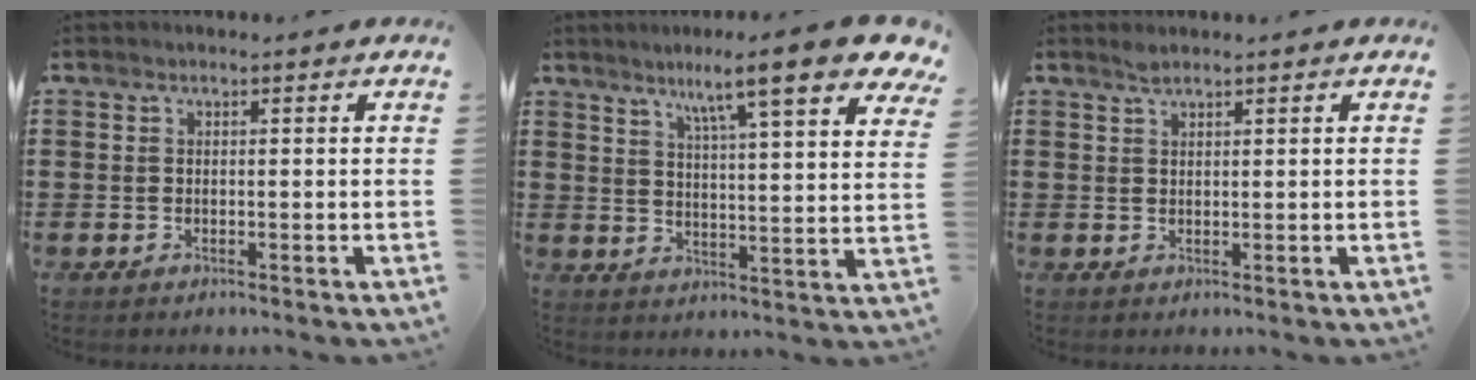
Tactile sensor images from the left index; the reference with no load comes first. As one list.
[{"total": 11.3, "force": [8.0, 0.7, 7.9], "torque": [-0.143, -0.035, 0.124]}, {"total": 0.9, "force": [0.8, 0.0, 0.3], "torque": [-0.009, -0.002, 0.017]}]